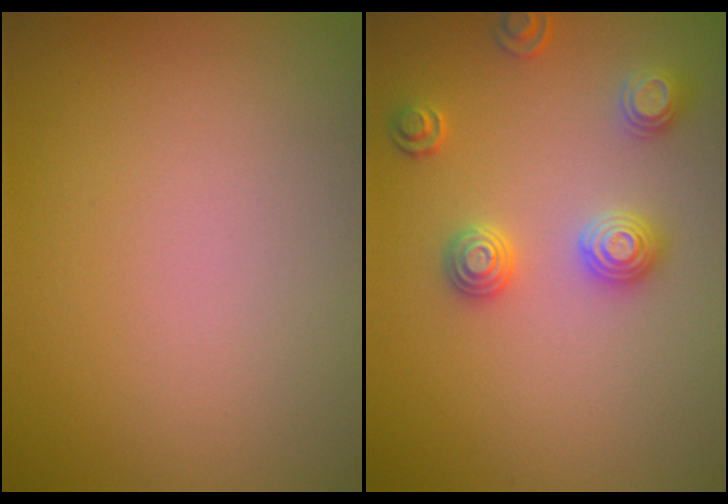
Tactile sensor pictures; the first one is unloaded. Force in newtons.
{"total": 3.0, "press": 2.9, "slide": 0.6}